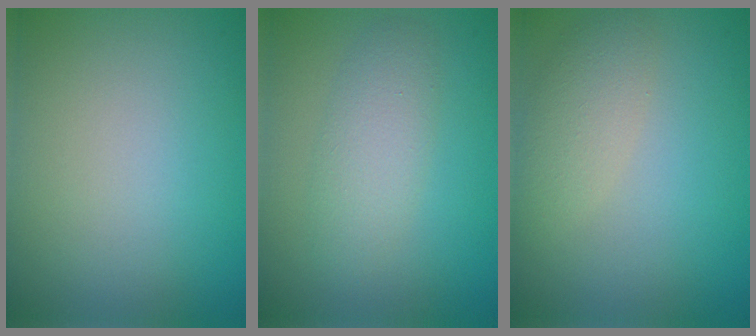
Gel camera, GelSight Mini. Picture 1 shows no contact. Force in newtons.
{"total": 2.0, "press": 1.9, "slide": 0.2}
{"total": 2.7, "press": 2.7, "slide": 0.2}